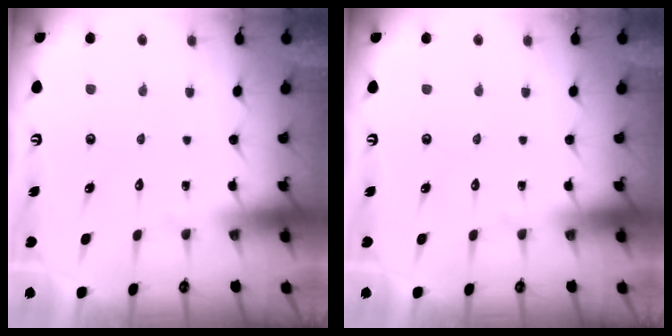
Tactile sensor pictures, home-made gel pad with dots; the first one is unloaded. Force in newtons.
{"total": 0.0}